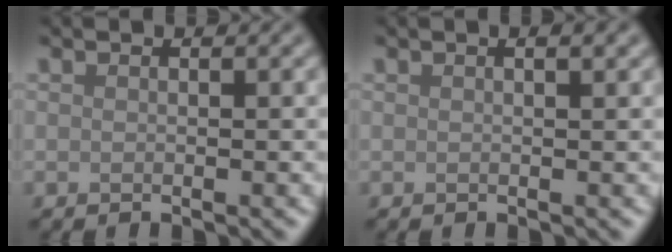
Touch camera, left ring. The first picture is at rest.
{"total": 1.0, "force": [0.5, 0.2, 0.8], "torque": [-0.011, 0.002, 0.007]}